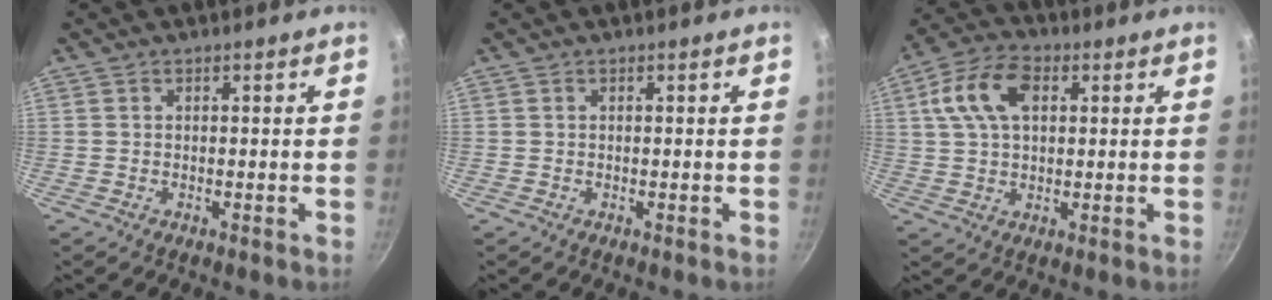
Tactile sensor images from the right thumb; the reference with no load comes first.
{"total": 0.0}
{"total": 11.3, "force": [3.3, 6.8, 8.3], "torque": [-0.156, 0.017, 0.055]}